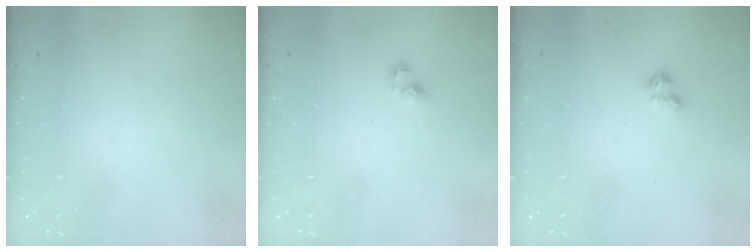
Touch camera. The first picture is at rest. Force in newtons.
{"total": 3.9, "press": 3.9, "slide": 0.3}
{"total": 2.0, "press": 2.0, "slide": 0.4}